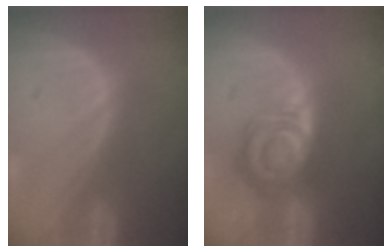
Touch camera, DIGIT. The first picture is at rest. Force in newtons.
{"total": 8.0, "press": 7.0, "slide": 3.9}